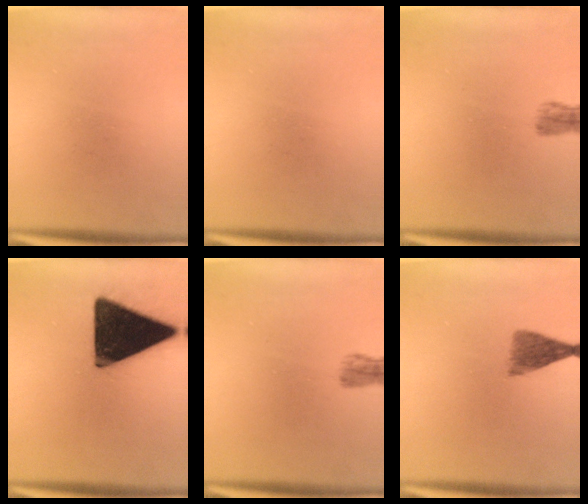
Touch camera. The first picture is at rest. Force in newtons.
{"total": 0.0}
{"total": 2.1}
{"total": 20.0}
{"total": 2.1}
{"total": 4.1}